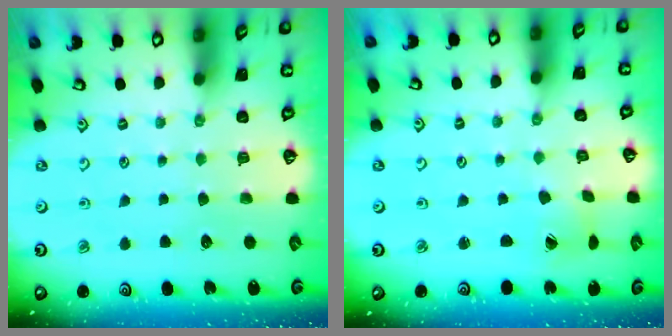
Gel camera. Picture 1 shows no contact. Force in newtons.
{"total": 2.6, "press": 2.6, "slide": 0.3}